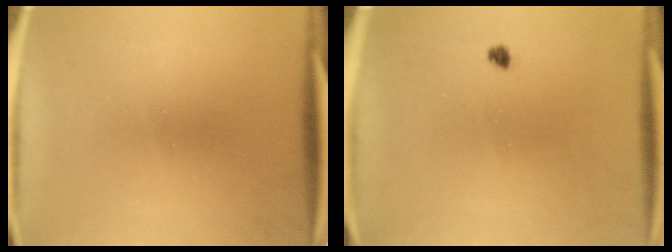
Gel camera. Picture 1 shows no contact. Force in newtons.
{"total": 1.0}